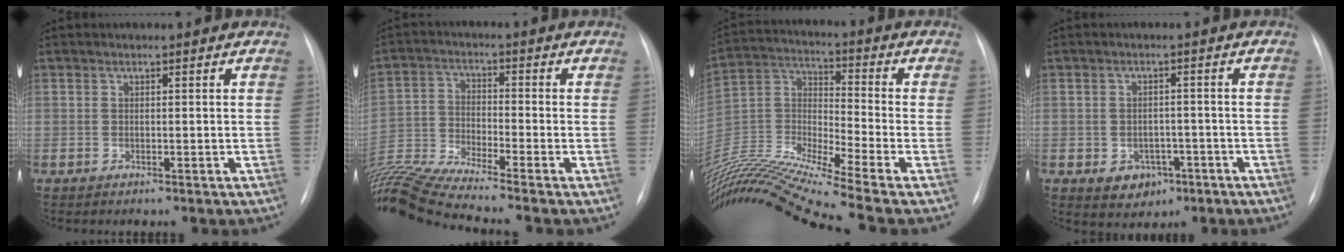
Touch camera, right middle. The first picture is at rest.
{"total": 11.6, "force": [-10.5, -2.3, 4.4], "torque": [-0.089, -0.013, -0.197]}
{"total": 22.3, "force": [-19.3, -2.1, 10.9], "torque": [-0.251, -0.012, -0.359]}
{"total": 4.8, "force": [-2.1, 3.8, 2.1], "torque": [-0.026, 0.010, -0.017]}